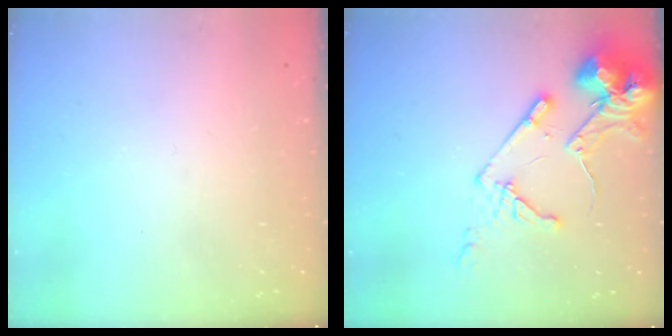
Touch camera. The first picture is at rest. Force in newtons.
{"total": 15.4, "press": 15.3, "slide": 1.9}